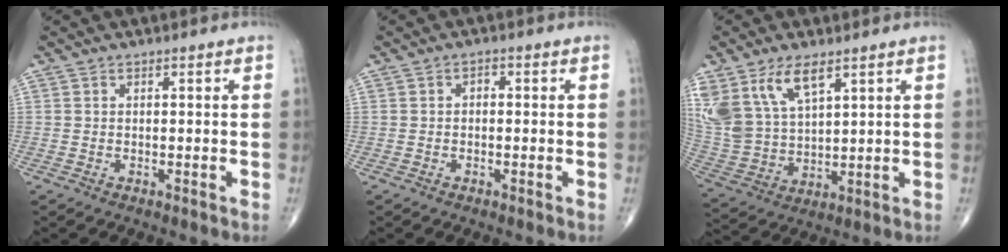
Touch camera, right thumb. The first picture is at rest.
{"total": 1.2, "force": [0.0, 0.8, 0.9], "torque": [-0.009, 0.005, -0.005]}
{"total": 14.3, "force": [8.1, 7.1, 9.5], "torque": [-0.193, -0.025, 0.174]}